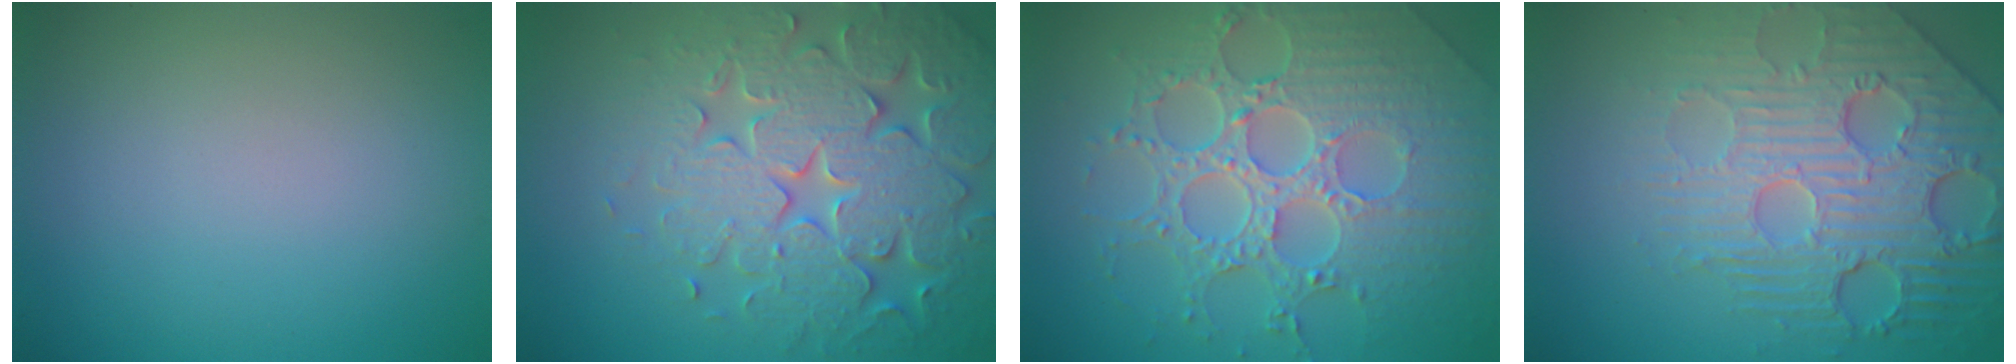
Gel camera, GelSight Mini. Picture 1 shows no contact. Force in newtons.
{"total": 7.8, "press": 7.6, "slide": 1.6}
{"total": 8.1, "press": 5.9, "slide": 5.5}
{"total": 7.9, "press": 5.6, "slide": 5.5}